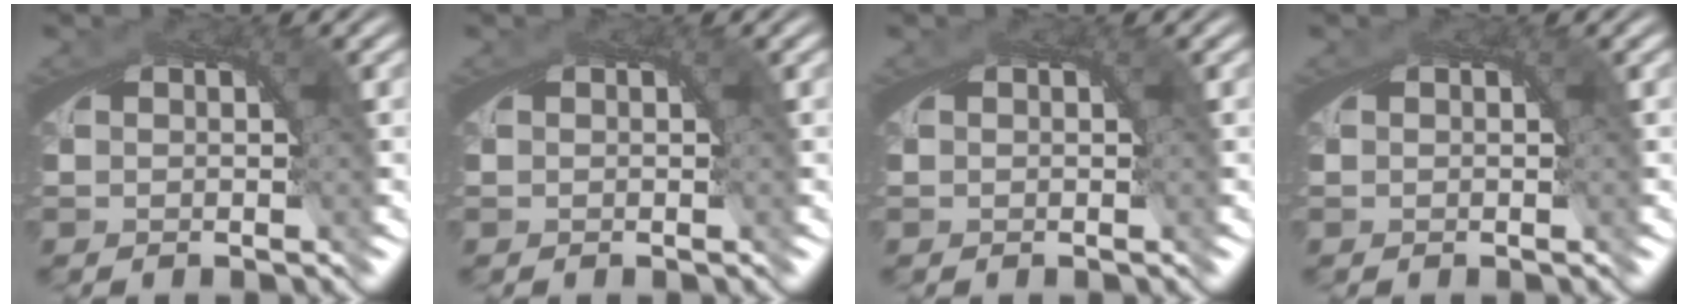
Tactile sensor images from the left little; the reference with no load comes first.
{"total": 0.0}
{"total": 0.0}
{"total": 0.0}